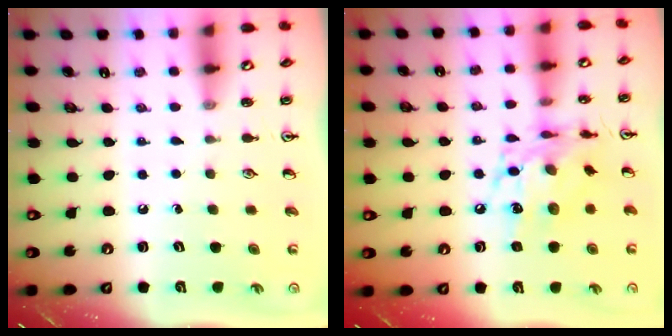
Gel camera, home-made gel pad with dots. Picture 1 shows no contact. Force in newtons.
{"total": 12.8, "press": 12.7, "slide": 0.9}